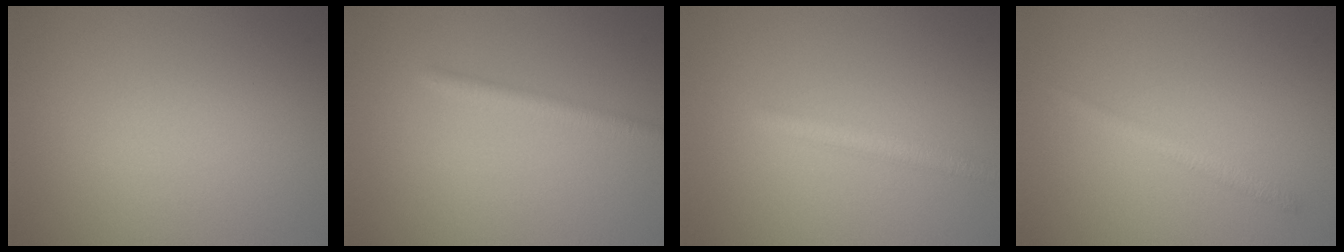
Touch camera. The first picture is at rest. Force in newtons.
{"total": 1.8, "press": 1.8, "slide": 0.1}
{"total": 2.1, "press": 2.1, "slide": 0.1}
{"total": 1.3, "press": 1.3, "slide": 0.1}